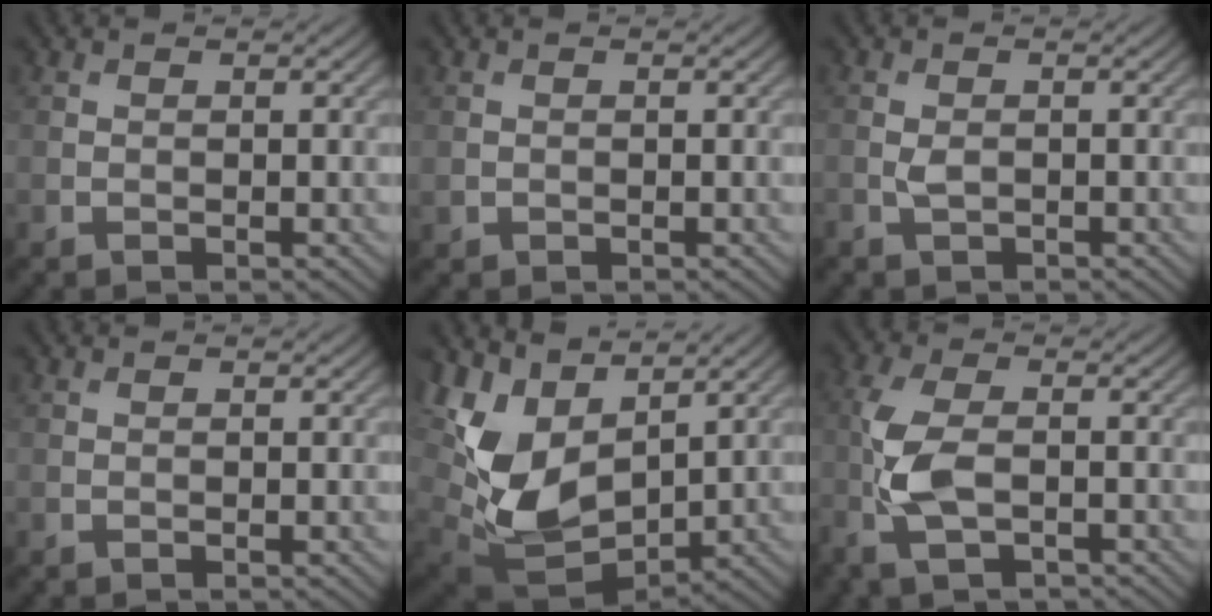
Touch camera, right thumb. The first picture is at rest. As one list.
[{"total": 0.7, "force": [0.0, 0.7, 0.1], "torque": [-0.002, -0.006, 0.000]}, {"total": 1.4, "force": [-0.4, 1.0, 1.0], "torque": [-0.024, -0.002, -0.009]}, {"total": 0.0}, {"total": 11.6, "force": [3.2, 7.4, 8.3], "torque": [-0.205, -0.006, 0.067]}, {"total": 6.6, "force": [-1.9, 3.0, 5.6], "torque": [-0.146, -0.002, -0.042]}]